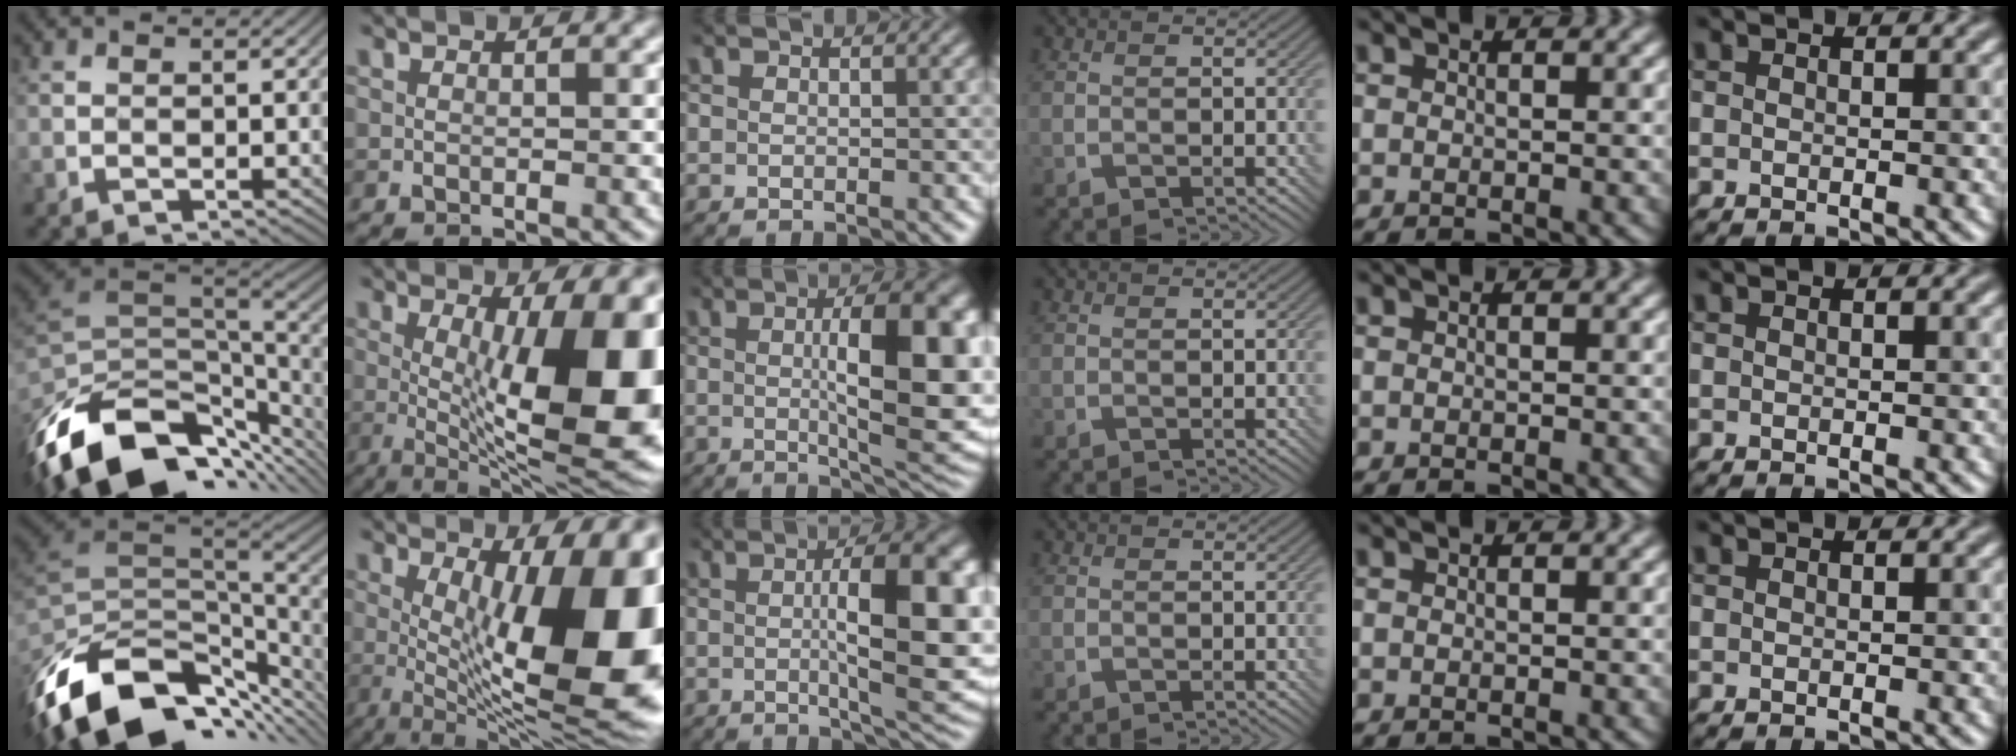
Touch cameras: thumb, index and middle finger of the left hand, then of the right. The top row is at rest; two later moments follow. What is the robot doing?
{"motion": "insert", "object": "bottle cap"}